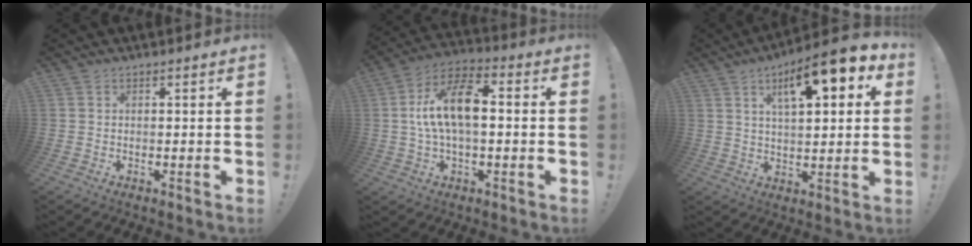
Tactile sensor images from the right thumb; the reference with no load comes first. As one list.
[{"total": 13.8, "force": [1.2, 6.9, 12.0], "torque": [-0.213, 0.007, 0.019]}, {"total": 13.2, "force": [6.3, 4.0, 10.9], "torque": [-0.158, -0.027, 0.098]}]